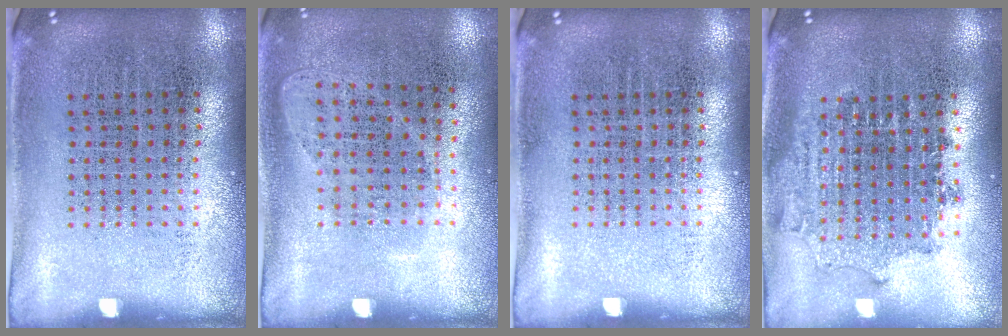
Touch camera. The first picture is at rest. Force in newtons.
{"total": 1.0, "press": 0.9, "slide": 0.5}
{"total": 0.0}
{"total": 1.7, "press": 1.4, "slide": 1.0}